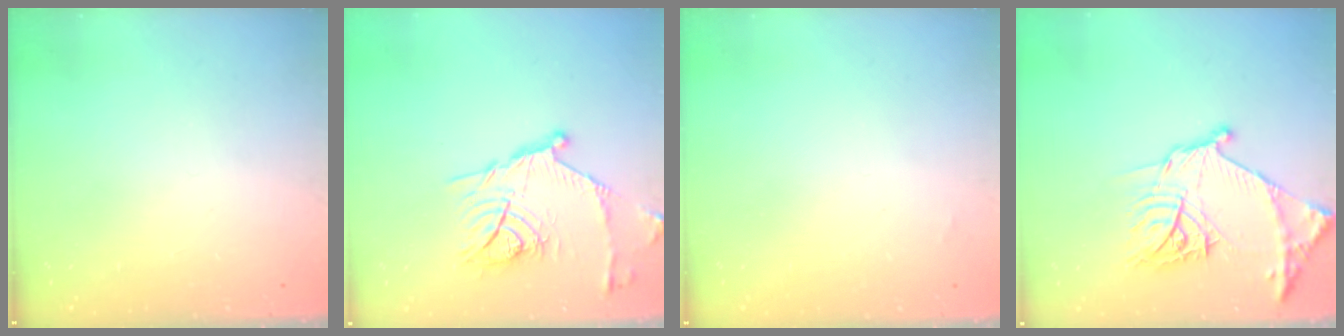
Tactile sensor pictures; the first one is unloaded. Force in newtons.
{"total": 15.9, "press": 15.9, "slide": 0.3}
{"total": 1.3, "press": 1.3, "slide": 0.2}
{"total": 18.4, "press": 18.3, "slide": 1.9}